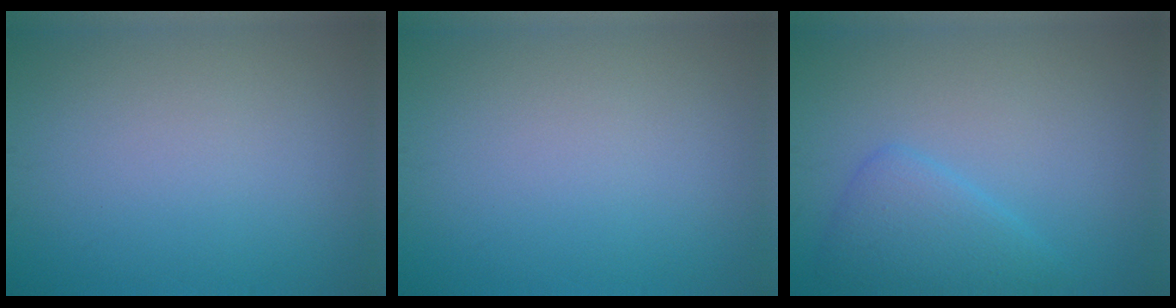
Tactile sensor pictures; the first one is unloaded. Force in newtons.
{"total": 0.0}
{"total": 3.3, "press": 3.3, "slide": 0.2}